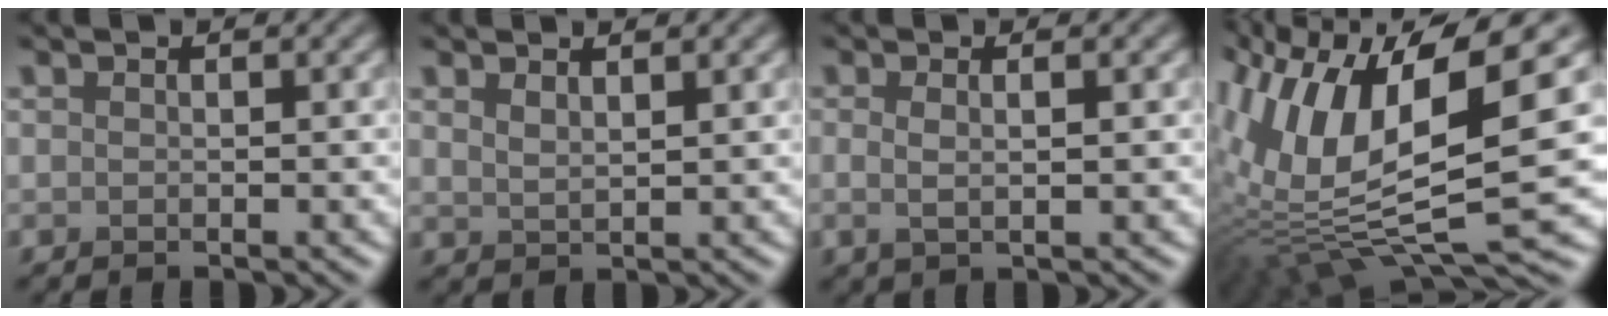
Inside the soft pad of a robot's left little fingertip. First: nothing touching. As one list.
[{"total": 1.5, "force": [1.3, 0.4, 0.8], "torque": [-0.019, -0.001, 0.026]}, {"total": 1.8, "force": [0.2, 0.5, 1.7], "torque": [-0.031, 0.001, 0.002]}, {"total": 14.8, "force": [2.8, 6.6, 13.0], "torque": [-0.273, -0.006, 0.049]}]